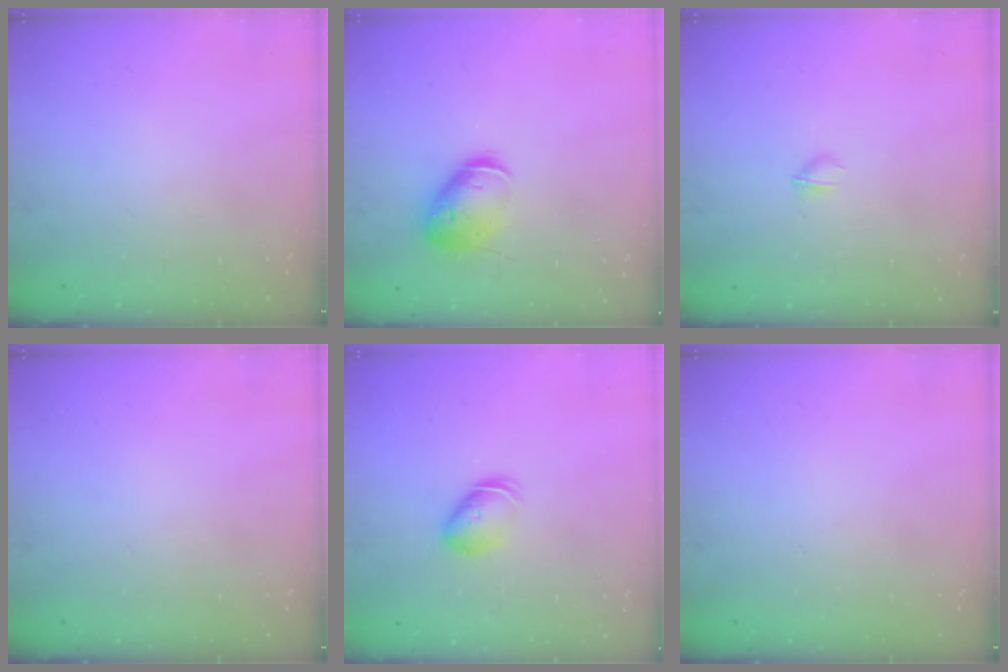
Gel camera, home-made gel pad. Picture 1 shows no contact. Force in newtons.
{"total": 13.7, "press": 13.5, "slide": 2.1}
{"total": 2.3, "press": 2.2, "slide": 0.8}
{"total": 0.0}
{"total": 6.9, "press": 6.9, "slide": 0.4}
{"total": 0.0}